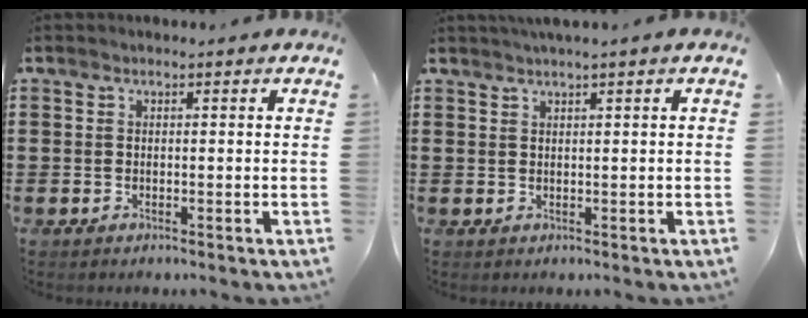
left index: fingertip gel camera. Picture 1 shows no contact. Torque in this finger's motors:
{"motor_torque": [1.49, -0.64, 0.33, 0.12]}